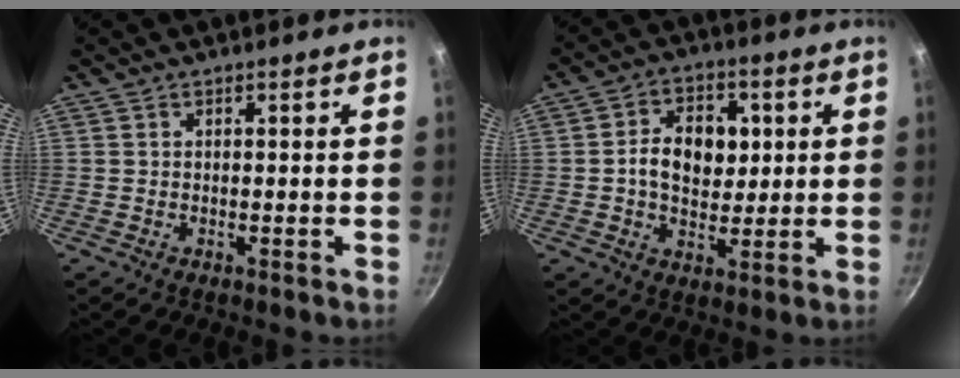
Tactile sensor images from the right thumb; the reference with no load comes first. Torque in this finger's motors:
{"motor_torque": [-0.02, 0.11, 0.42, -0.17, 0.06]}